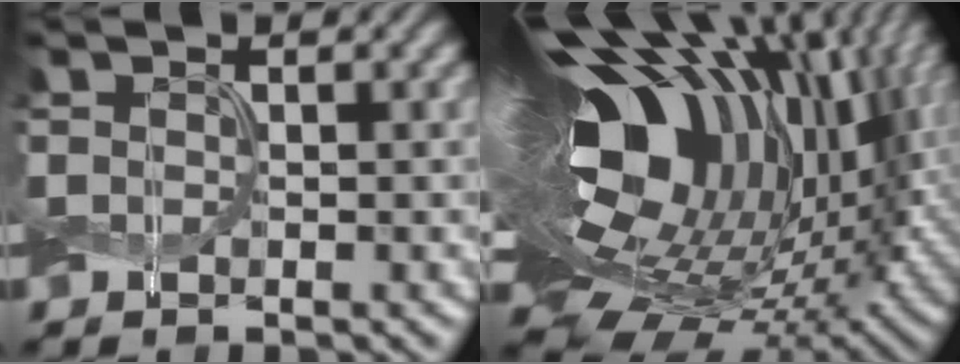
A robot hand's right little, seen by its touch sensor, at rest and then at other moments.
{"total": 21.3, "force": [4.9, 11.1, 17.4], "torque": [-0.287, 0.017, 0.072]}